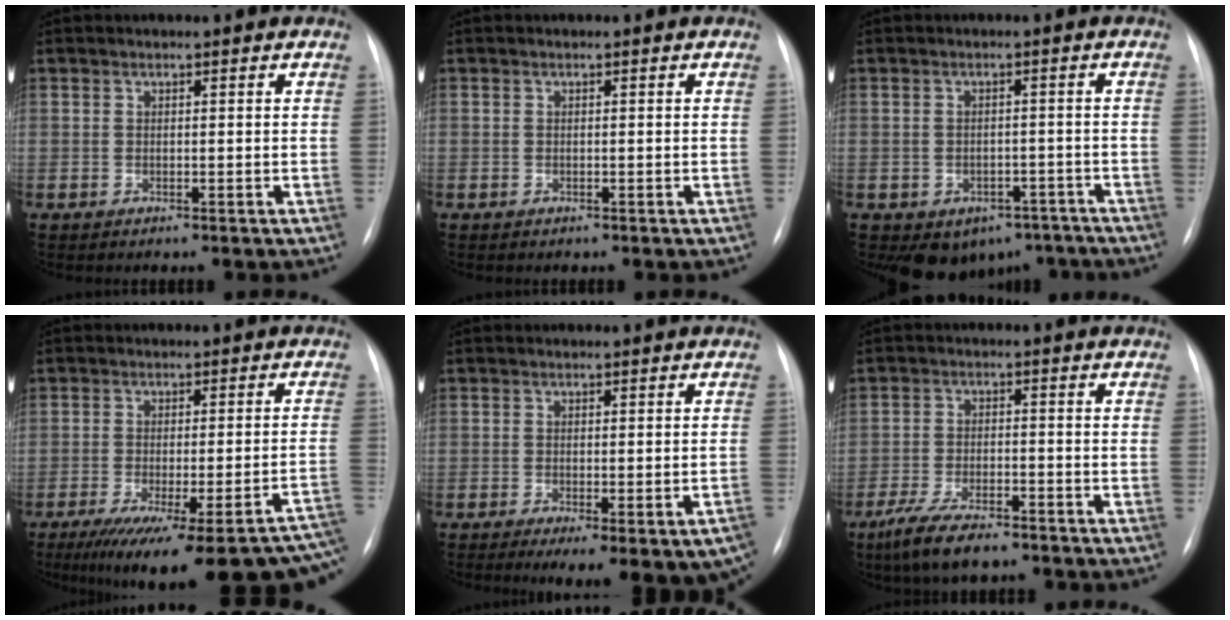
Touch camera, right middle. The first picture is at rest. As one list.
[{"total": 0.0}, {"total": 7.6, "force": [-5.1, 5.2, 2.1], "torque": [-0.015, 0.019, -0.060]}, {"total": 25.0, "force": [-18.7, 2.9, 16.3], "torque": [-0.156, -0.026, -0.237]}, {"total": 12.5, "force": [-8.1, 3.7, 8.9], "torque": [-0.072, -0.005, -0.099]}, {"total": 8.0, "force": [-6.0, 2.0, 4.9], "torque": [-0.100, -0.016, -0.104]}]